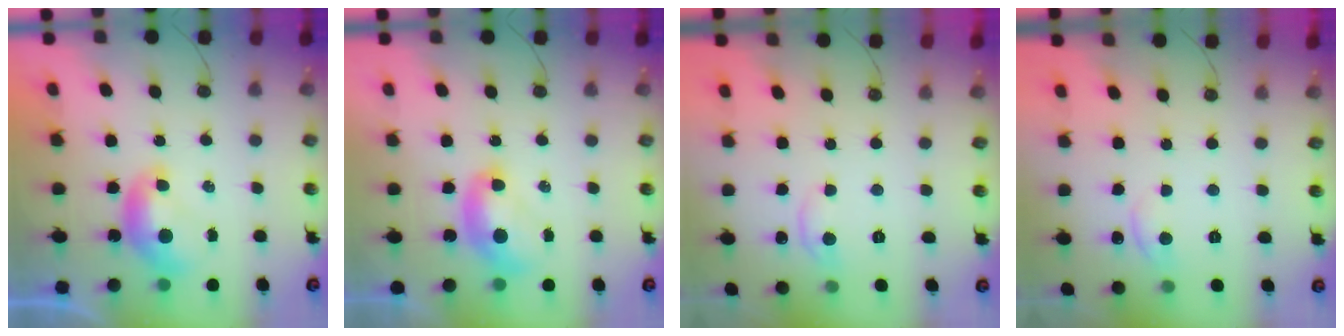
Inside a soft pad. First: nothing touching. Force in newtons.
{"total": 2.0, "press": 2.0, "slide": 0.2}
{"total": 0.6, "press": 0.1, "slide": 0.6}
{"total": 0.9, "press": 0.7, "slide": 0.5}